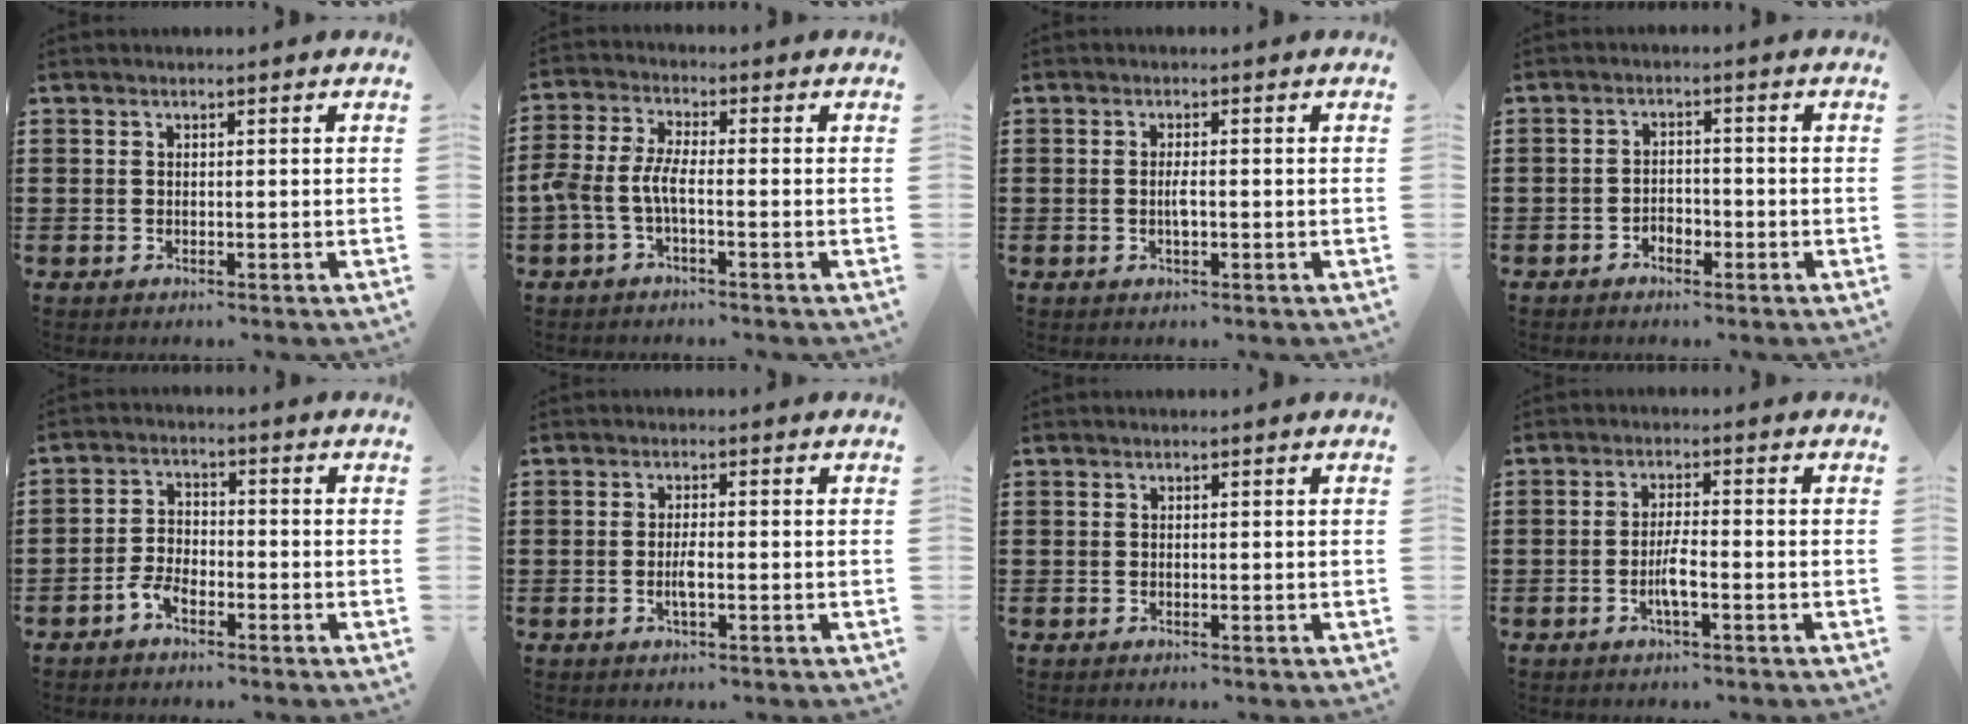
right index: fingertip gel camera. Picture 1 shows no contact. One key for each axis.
{"total": 4.2, "fx": -1.6, "fy": 1.1, "fz": 3.7, "tx": -0.101, "ty": -0.010, "tz": -0.041}
{"total": 2.0, "fx": -0.3, "fy": 0.6, "fz": 1.9, "tx": -0.036, "ty": 0.001, "tz": -0.006}
{"total": 2.0, "fx": -1.6, "fy": 1.1, "fz": 0.5, "tx": -0.014, "ty": 0.002, "tz": -0.034}
{"total": 3.5, "fx": -2.4, "fy": 1.8, "fz": 1.7, "tx": -0.046, "ty": 0.005, "tz": -0.053}
{"total": 2.2, "fx": -0.6, "fy": 0.4, "fz": 2.1, "tx": -0.046, "ty": -0.003, "tz": -0.013}
{"total": 0.0}
{"total": 3.3, "fx": -1.3, "fy": 0.4, "fz": 3.0, "tx": -0.067, "ty": -0.006, "tz": -0.028}